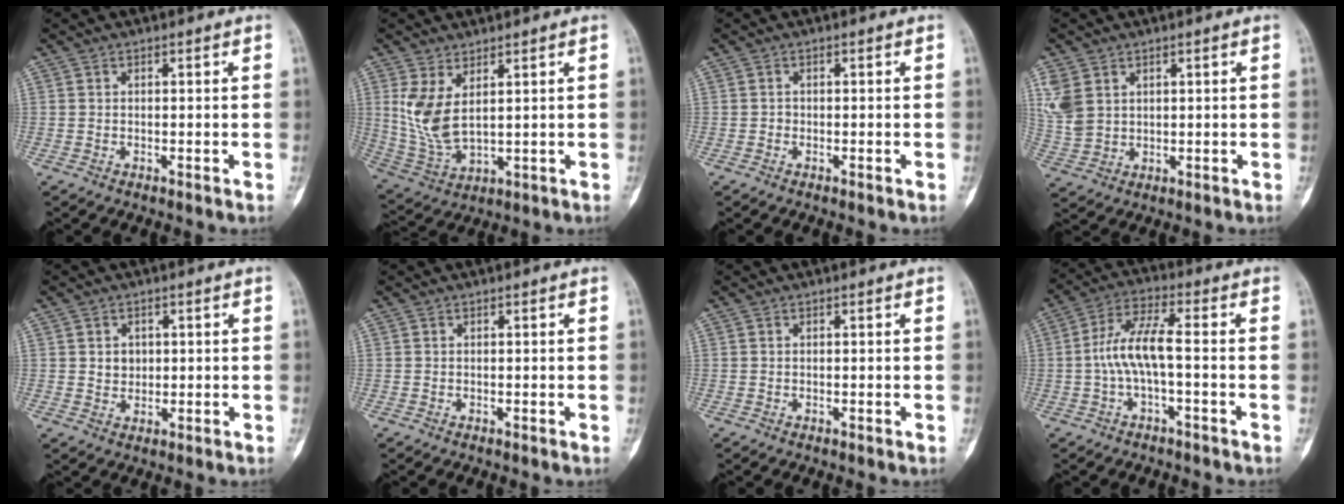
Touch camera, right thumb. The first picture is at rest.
{"total": 9.2, "force": [2.7, 4.6, 7.4], "torque": [-0.159, -0.019, 0.073]}
{"total": 0.5, "force": [-0.3, 0.4, 0.2], "torque": [0.003, 0.002, -0.008]}
{"total": 7.1, "force": [2.7, 5.3, 4.0], "torque": [-0.085, -0.004, 0.070]}
{"total": 3.0, "force": [0.6, 2.5, 1.4], "torque": [-0.004, -0.002, 0.012]}
{"total": 0.0}
{"total": 0.0}
{"total": 8.3, "force": [-1.1, 2.4, 7.8], "torque": [-0.169, 0.034, -0.026]}